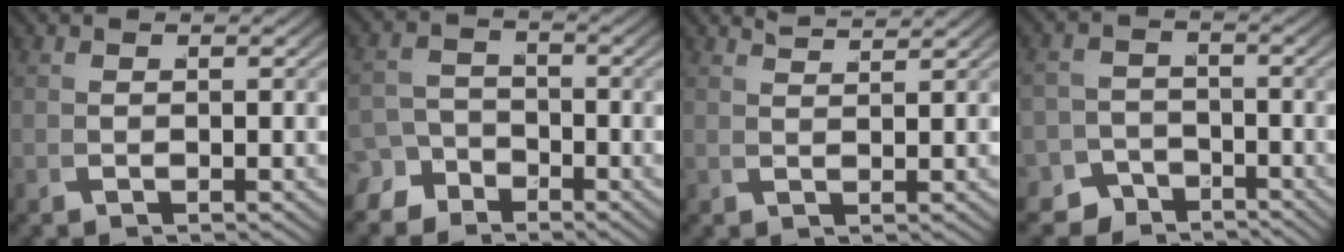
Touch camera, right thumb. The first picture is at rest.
{"total": 4.1, "force": [-2.8, 2.8, 0.8], "torque": [0.001, -0.019, -0.045]}
{"total": 2.4, "force": [2.4, -0.2, 0.1], "torque": [0.006, 0.005, 0.044]}
{"total": 5.3, "force": [-4.2, 3.2, 1.0], "torque": [0.018, -0.028, -0.070]}